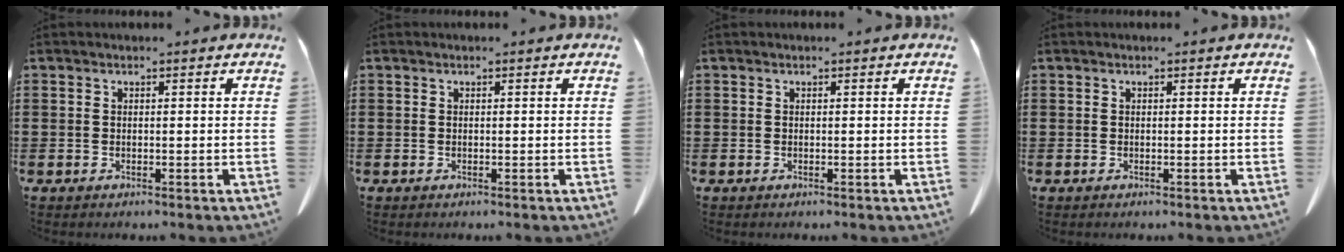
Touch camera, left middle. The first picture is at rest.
{"total": 0.0}
{"total": 0.0}
{"total": 0.0}